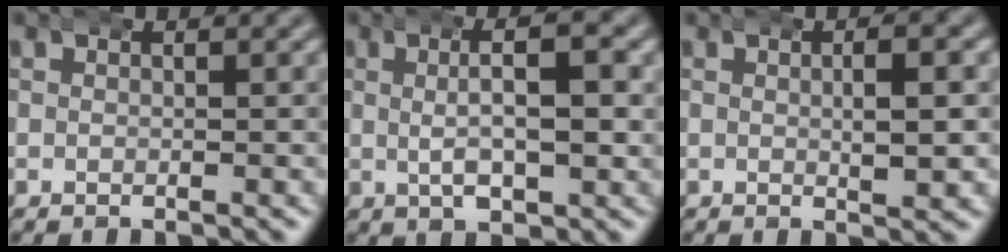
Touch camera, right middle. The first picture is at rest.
{"total": 5.4, "force": [1.1, 1.9, 5.0], "torque": [-0.068, 0.014, 0.017]}
{"total": 2.5, "force": [0.6, 0.7, 2.3], "torque": [-0.028, 0.007, 0.004]}